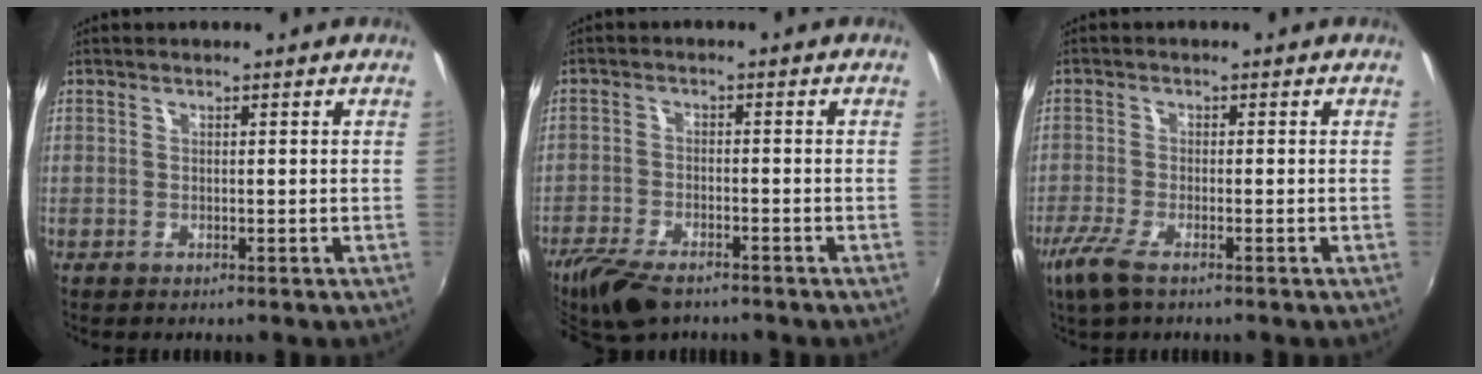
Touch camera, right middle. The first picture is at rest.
{"total": 9.6, "force": [-7.5, 3.4, 5.0], "torque": [-0.125, -0.025, -0.137]}
{"total": 5.4, "force": [-3.6, 1.3, 3.8], "torque": [-0.097, -0.015, -0.071]}